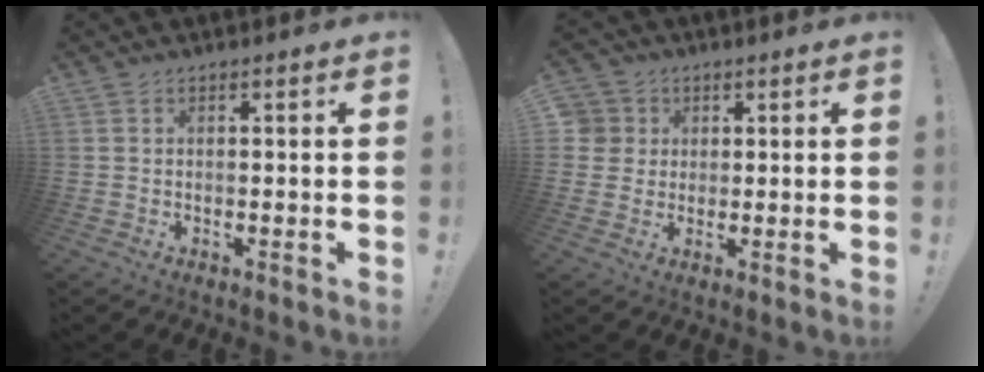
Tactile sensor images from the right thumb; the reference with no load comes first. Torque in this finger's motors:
{"motor_torque": [-0.09, 0.11, -0.26, 0.09, 0.00]}